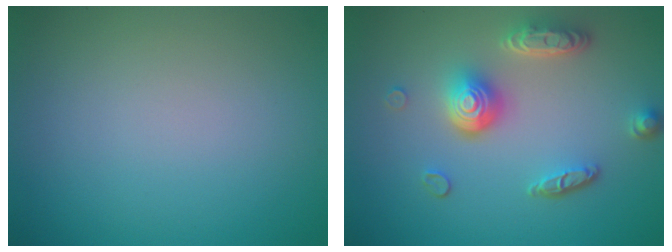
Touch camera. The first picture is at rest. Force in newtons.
{"total": 5.2, "press": 3.8, "slide": 3.5}